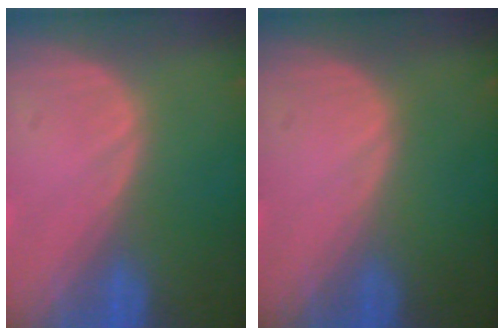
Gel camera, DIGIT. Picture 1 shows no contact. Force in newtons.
{"total": 0.0}